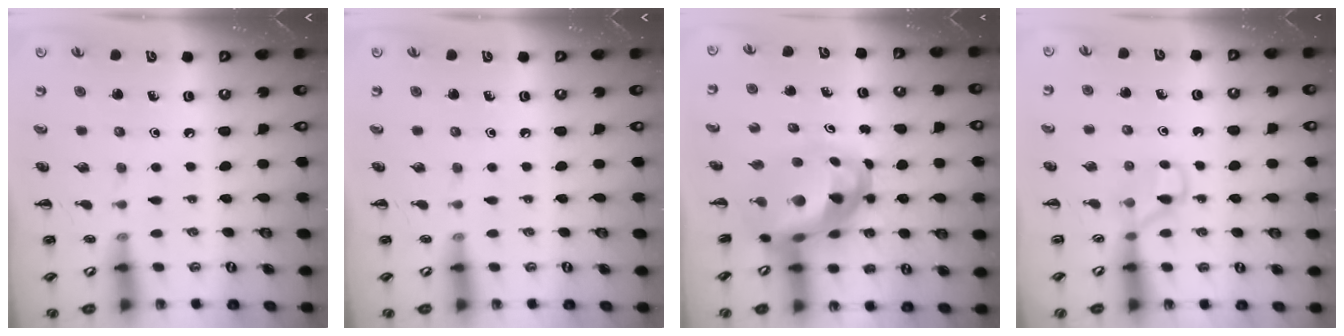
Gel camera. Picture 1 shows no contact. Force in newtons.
{"total": 0.0}
{"total": 8.9, "press": 8.6, "slide": 2.4}
{"total": 3.6, "press": 3.4, "slide": 1.3}